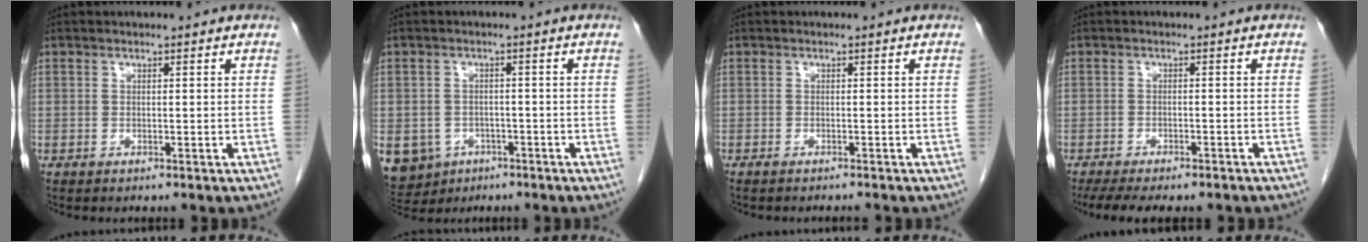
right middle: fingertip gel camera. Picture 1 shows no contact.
{"total": 10.1, "force": [-5.1, 8.3, 2.9], "torque": [-0.084, 0.000, -0.067]}
{"total": 1.9, "force": [-1.8, 0.1, 0.8], "torque": [-0.011, -0.002, -0.024]}
{"total": 11.4, "force": [-9.3, 3.2, 5.8], "torque": [-0.091, -0.008, -0.123]}